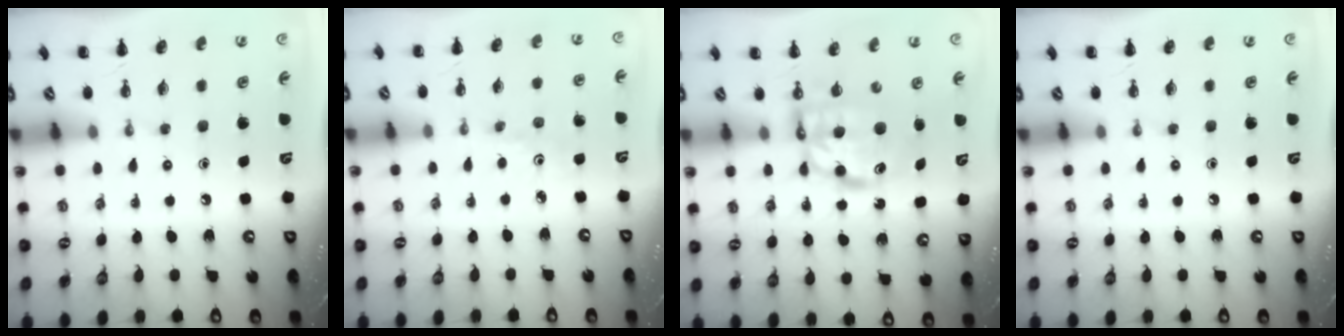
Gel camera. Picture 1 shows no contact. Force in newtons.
{"total": 1.7, "press": 1.6, "slide": 0.6}
{"total": 7.4, "press": 7.3, "slide": 1.4}
{"total": 0.0}